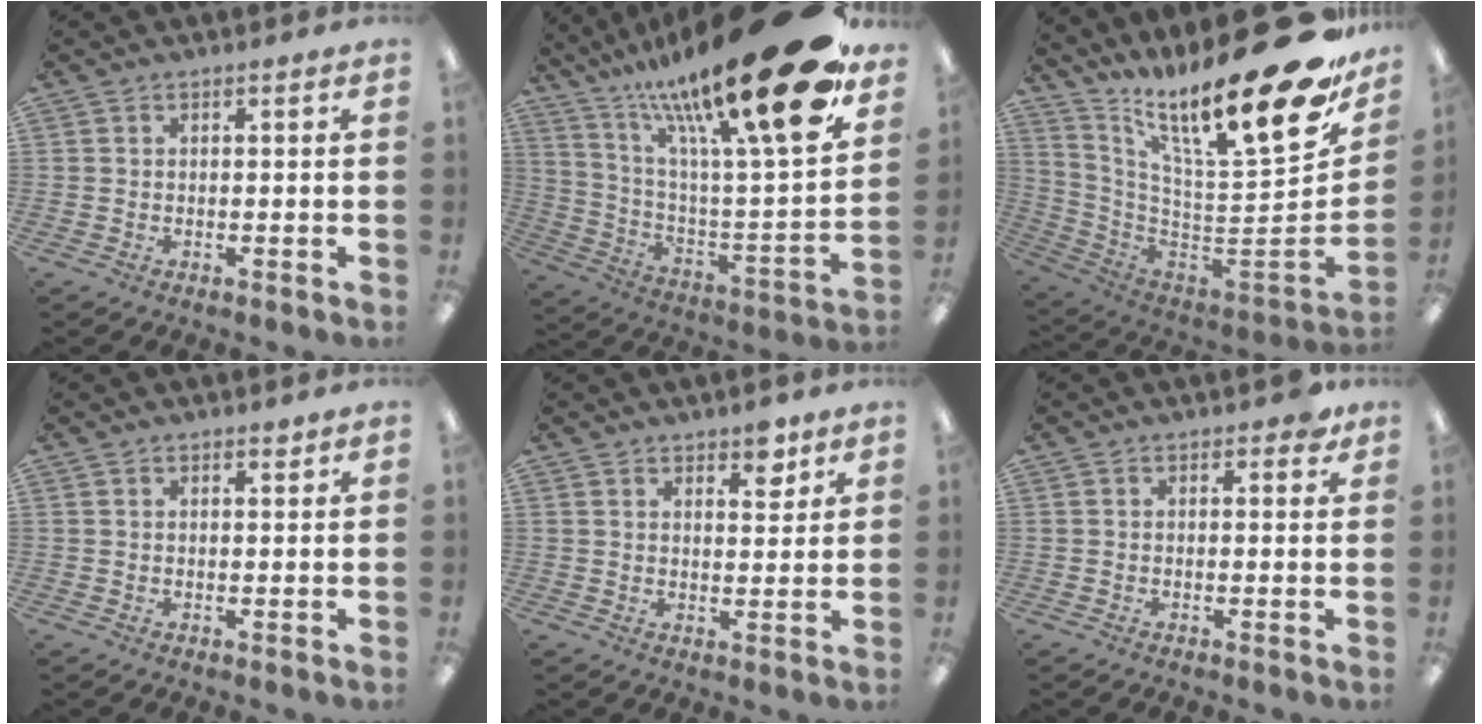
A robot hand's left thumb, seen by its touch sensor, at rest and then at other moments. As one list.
[{"total": 27.9, "force": [18.1, 5.4, 20.5], "torque": [-0.311, -0.121, 0.288]}, {"total": 25.5, "force": [16.6, 5.3, 18.7], "torque": [-0.243, -0.151, 0.266]}, {"total": 1.1, "force": [0.9, 0.4, 0.3], "torque": [0.002, -0.003, 0.016]}, {"total": 5.2, "force": [4.1, 2.3, 2.3], "torque": [-0.013, -0.024, 0.066]}, {"total": 2.0, "force": [1.2, 1.0, 1.2], "torque": [-0.011, -0.002, 0.017]}]